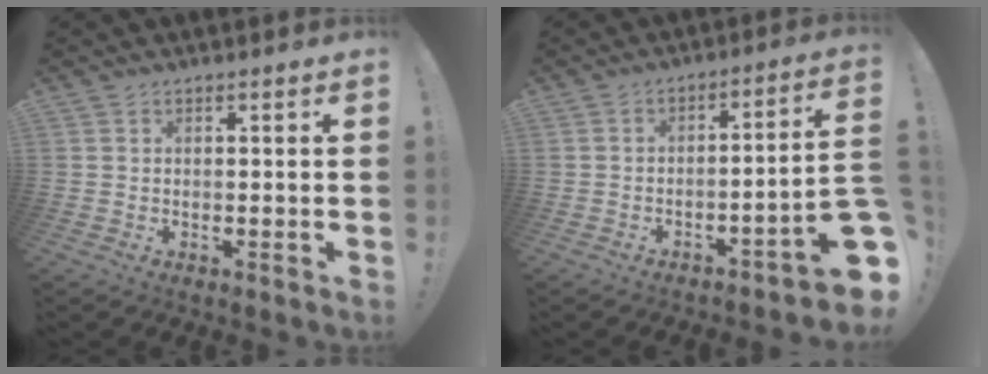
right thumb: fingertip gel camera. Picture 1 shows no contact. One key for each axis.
{"total": 8.6, "fx": -4.5, "fy": 0.9, "fz": 7.3, "tx": -0.094, "ty": 0.012, "tz": -0.078}